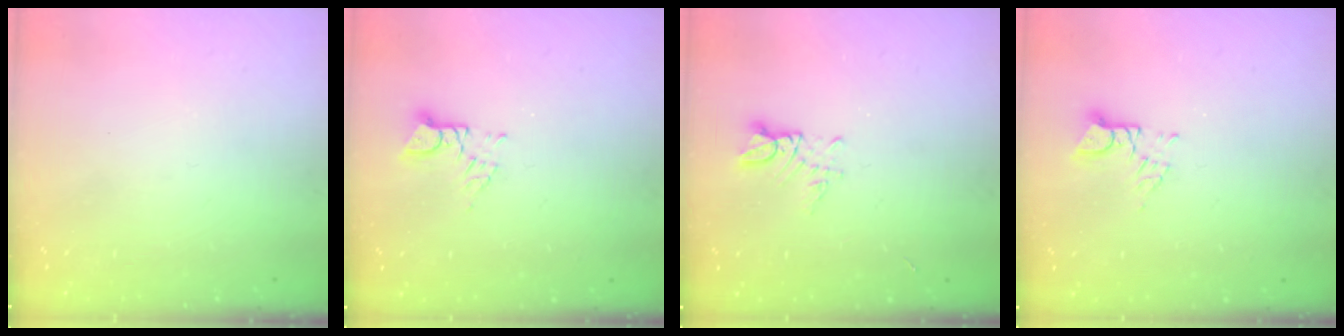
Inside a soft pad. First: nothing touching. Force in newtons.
{"total": 2.8, "press": 2.8, "slide": 0.3}
{"total": 2.8, "press": 2.8, "slide": 0.3}
{"total": 2.8, "press": 2.8, "slide": 0.3}